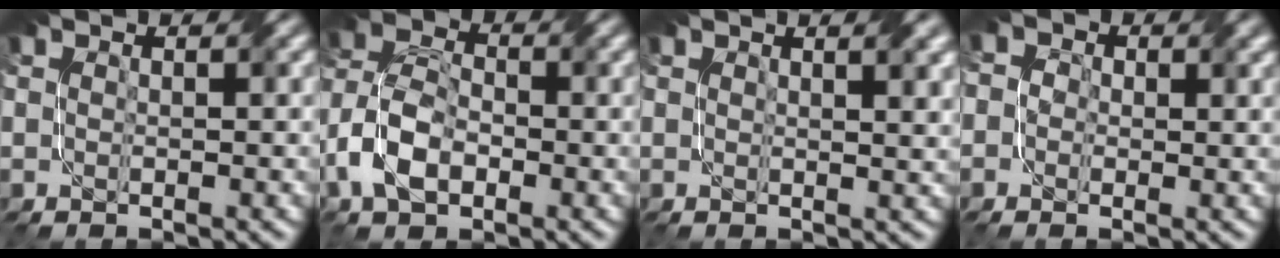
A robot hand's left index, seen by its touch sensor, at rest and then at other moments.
{"total": 5.8, "force": [-2.5, 3.5, 3.8], "torque": [-0.083, 0.009, -0.054]}
{"total": 3.7, "force": [2.1, 1.2, 2.7], "torque": [-0.020, 0.006, 0.022]}
{"total": 3.1, "force": [0.6, 2.7, 1.5], "torque": [-0.022, 0.007, -0.017]}